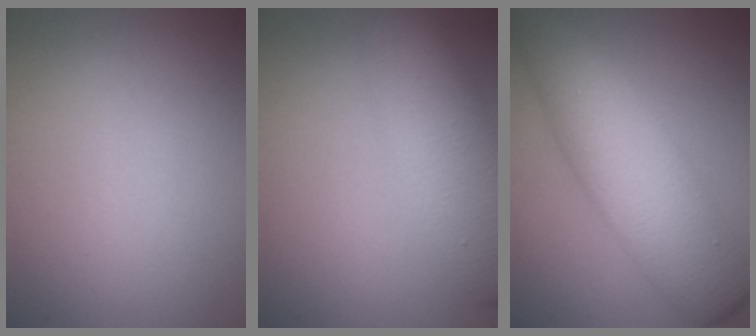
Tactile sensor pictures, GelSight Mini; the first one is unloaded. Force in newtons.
{"total": 7.5, "press": 7.5, "slide": 0.4}
{"total": 8.2, "press": 8.2, "slide": 0.3}